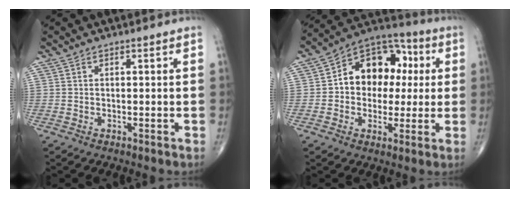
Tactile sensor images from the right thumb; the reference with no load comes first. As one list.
[{"total": 15.1, "force": [1.7, 11.3, 9.9], "torque": [-0.092, 0.029, 0.015]}]